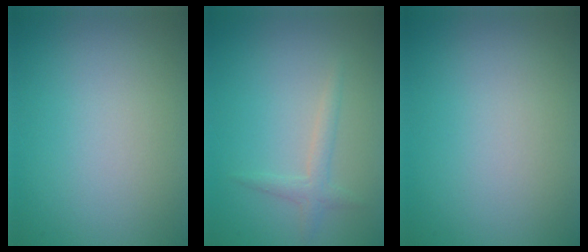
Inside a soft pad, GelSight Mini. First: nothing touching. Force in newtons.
{"total": 1.6, "press": 1.6, "slide": 0.1}
{"total": 0.0}